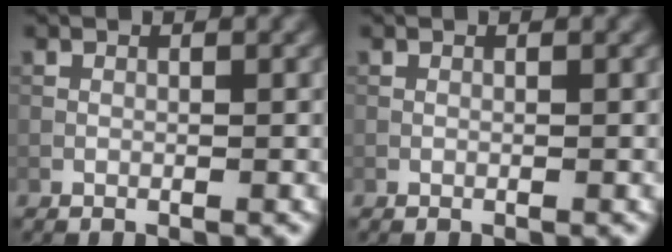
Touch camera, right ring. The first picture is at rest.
{"total": 0.0}